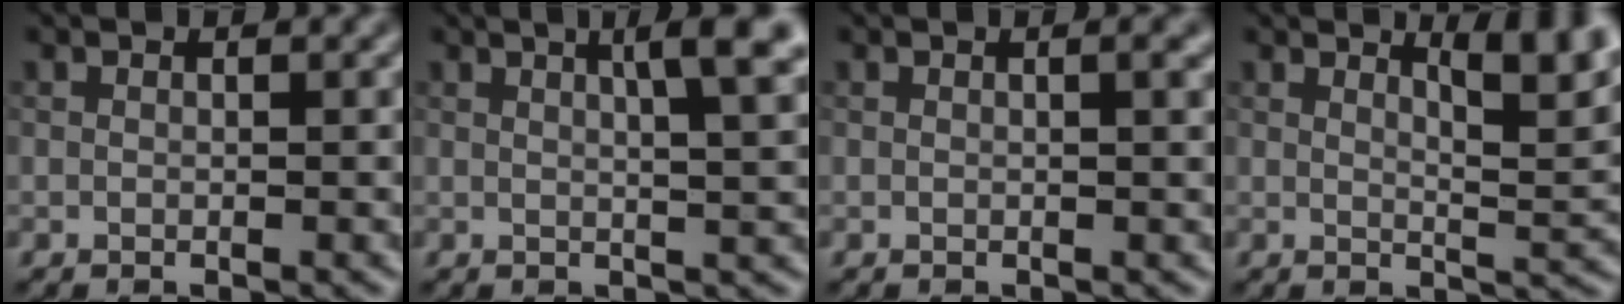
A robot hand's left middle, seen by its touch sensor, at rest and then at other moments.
{"total": 5.3, "force": [2.1, 1.2, 4.8], "torque": [-0.047, 0.014, 0.023]}
{"total": 1.2, "force": [0.3, 0.3, 1.2], "torque": [-0.012, 0.004, 0.001]}
{"total": 5.2, "force": [3.2, 1.3, 3.9], "torque": [-0.047, -0.001, 0.048]}